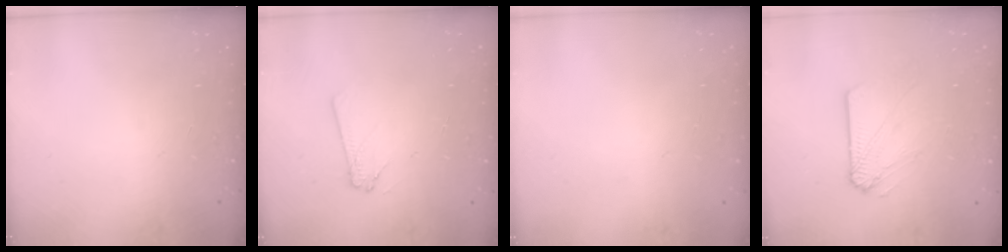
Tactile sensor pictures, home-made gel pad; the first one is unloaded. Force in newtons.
{"total": 2.9, "press": 2.9, "slide": 0.4}
{"total": 0.0}
{"total": 5.3, "press": 5.3, "slide": 0.7}